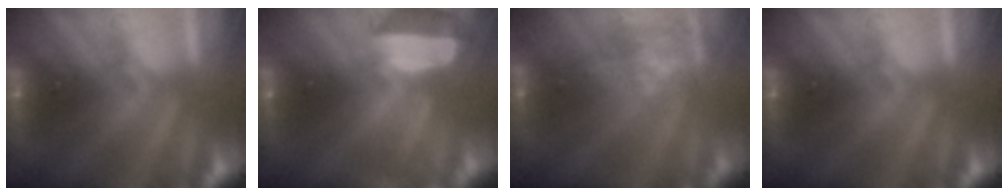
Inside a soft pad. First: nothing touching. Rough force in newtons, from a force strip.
{"total": 7.5}
{"total": 7.8}
{"total": 0.0}